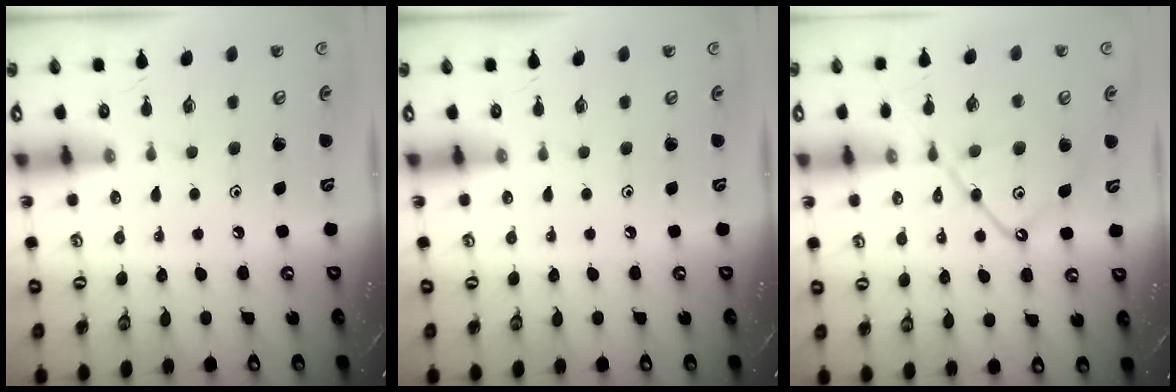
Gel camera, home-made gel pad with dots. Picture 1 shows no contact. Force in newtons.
{"total": 0.0}
{"total": 14.0, "press": 13.9, "slide": 1.3}